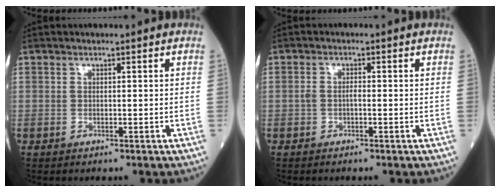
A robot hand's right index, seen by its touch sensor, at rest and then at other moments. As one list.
[{"total": 1.4, "force": [-0.4, 0.5, 1.2], "torque": [-0.024, 0.003, -0.007]}]